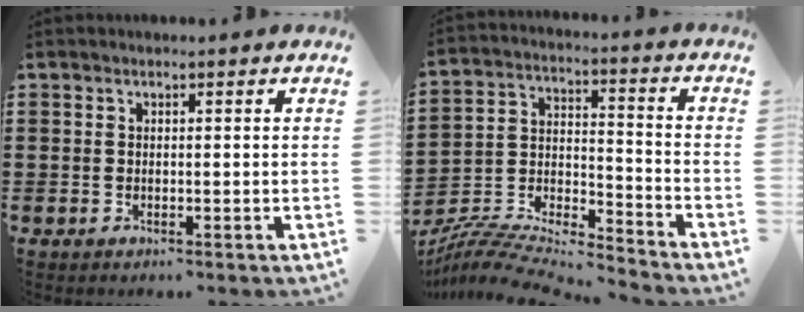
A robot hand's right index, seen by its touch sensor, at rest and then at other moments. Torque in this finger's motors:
{"motor_torque": [-1.70, 0.45, -0.23, -0.10]}